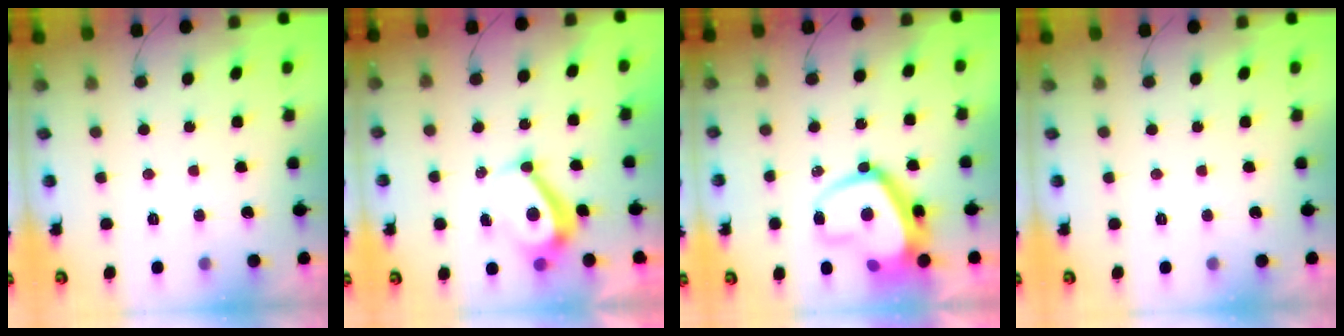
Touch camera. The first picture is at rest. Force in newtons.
{"total": 6.8, "press": 6.7, "slide": 0.7}
{"total": 16.1, "press": 16.1, "slide": 1.2}
{"total": 0.0}